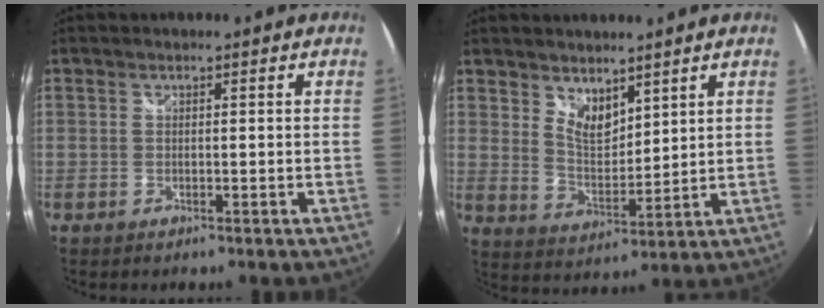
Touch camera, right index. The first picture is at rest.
{"total": 6.3, "force": [4.4, 3.2, 3.2], "torque": [-0.045, -0.004, 0.083]}